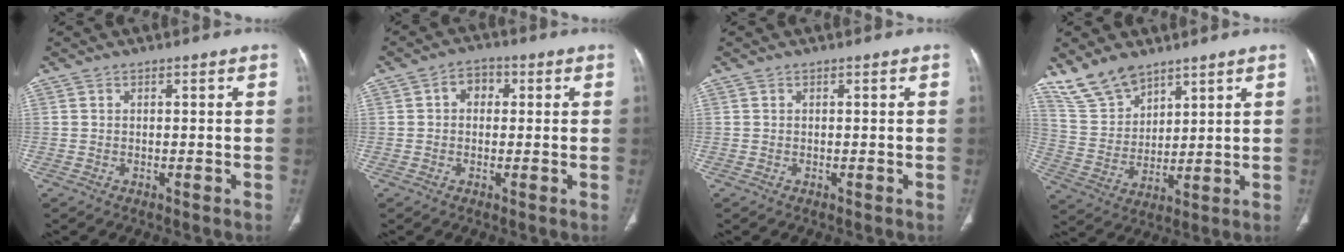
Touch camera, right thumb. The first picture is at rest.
{"total": 4.0, "force": [0.7, 3.2, 2.4], "torque": [-0.018, 0.013, 0.004]}
{"total": 0.0}
{"total": 9.6, "force": [7.7, 4.7, 3.3], "torque": [-0.054, -0.034, 0.167]}